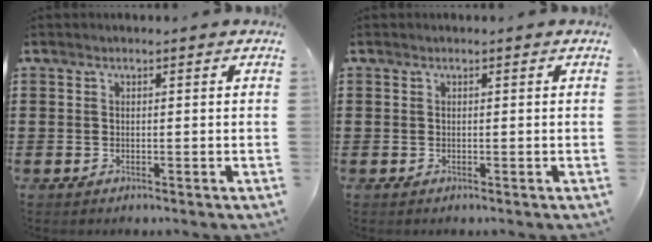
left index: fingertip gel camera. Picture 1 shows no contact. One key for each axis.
{"total": 0.0}